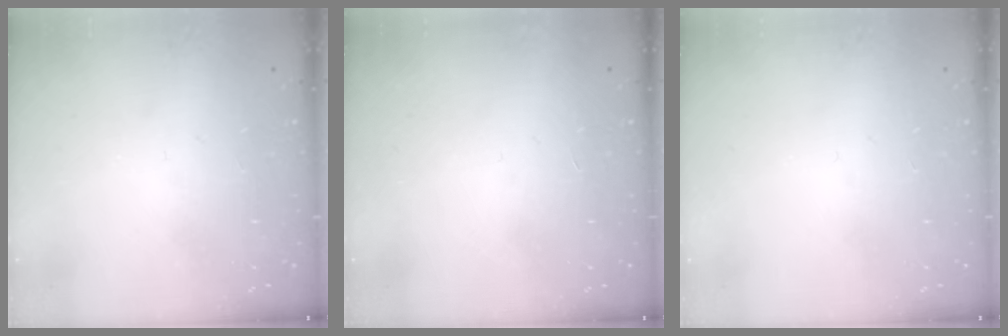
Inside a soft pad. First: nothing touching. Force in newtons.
{"total": 1.5, "press": 1.5, "slide": 0.1}
{"total": 0.0}